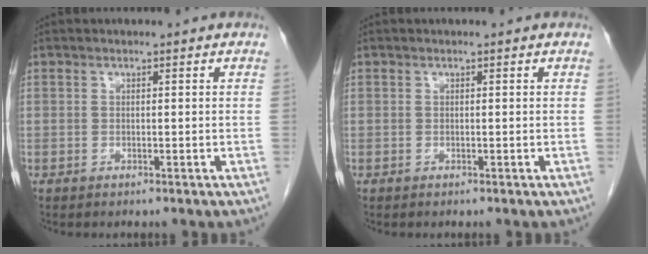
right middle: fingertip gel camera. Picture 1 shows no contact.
{"total": 0.0}